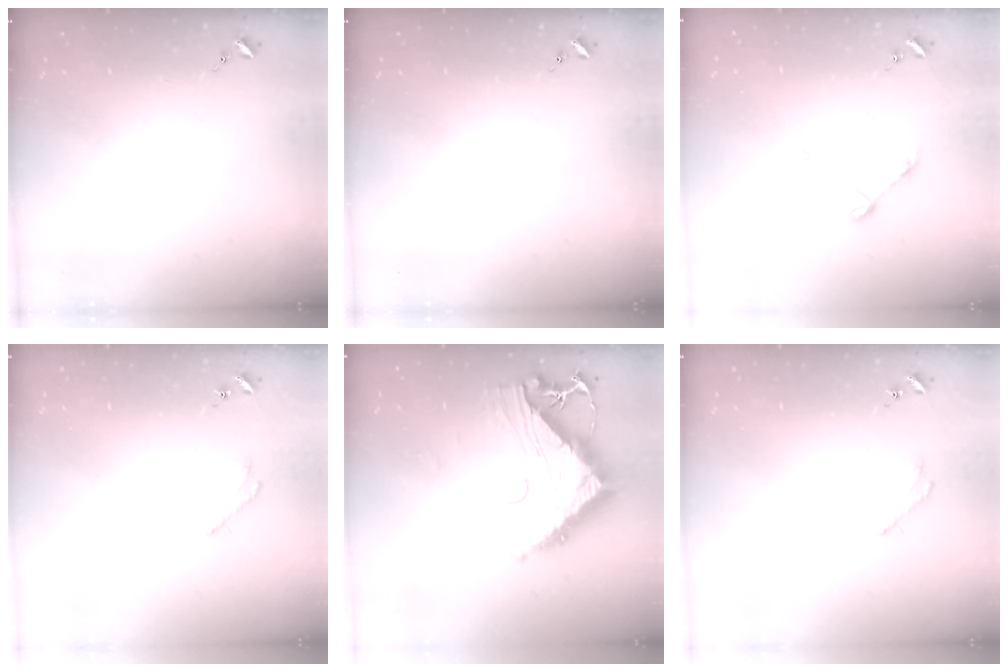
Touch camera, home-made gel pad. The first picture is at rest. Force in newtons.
{"total": 0.0}
{"total": 6.5, "press": 6.4, "slide": 0.5}
{"total": 2.5, "press": 2.5, "slide": 0.2}
{"total": 14.5, "press": 14.4, "slide": 1.6}
{"total": 2.5, "press": 2.5, "slide": 0.2}